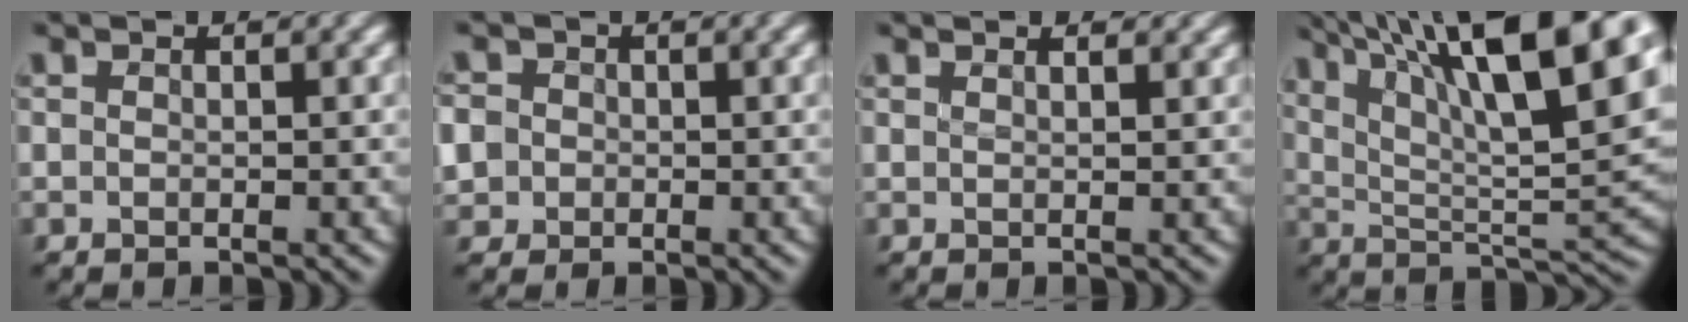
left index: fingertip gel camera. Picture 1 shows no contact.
{"total": 4.3, "force": [-0.1, 4.0, 1.6], "torque": [-0.039, 0.024, -0.026]}
{"total": 2.5, "force": [2.0, 1.0, 1.2], "torque": [0.002, 0.007, 0.000]}
{"total": 16.5, "force": [9.0, 5.2, 12.8], "torque": [-0.194, 0.013, 0.141]}